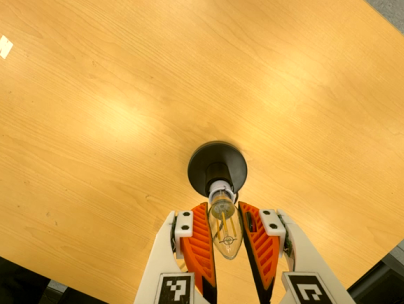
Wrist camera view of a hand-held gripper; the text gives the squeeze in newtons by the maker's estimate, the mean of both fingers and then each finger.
{"total": 11.8, "left": 11.2, "right": 12.4}